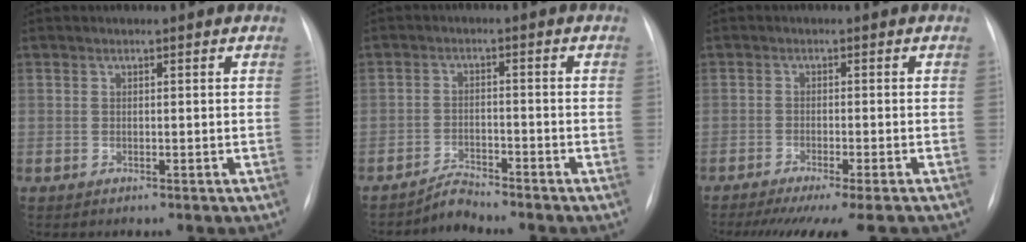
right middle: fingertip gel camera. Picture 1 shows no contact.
{"total": 2.8, "force": [-2.7, -0.4, -0.4], "torque": [0.007, -0.017, -0.050]}
{"total": 11.8, "force": [-10.1, 0.0, 6.2], "torque": [-0.079, -0.036, -0.142]}